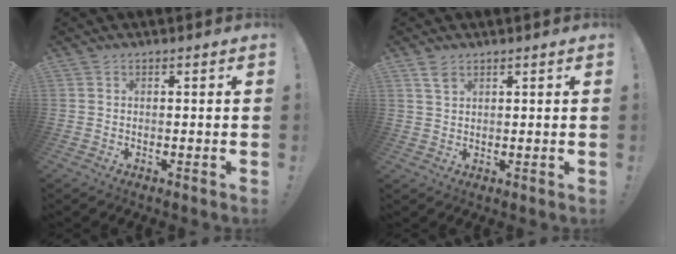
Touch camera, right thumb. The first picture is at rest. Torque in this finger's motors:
{"motor_torque": [0.41, 0.64, 0.22, -0.01, -0.01]}